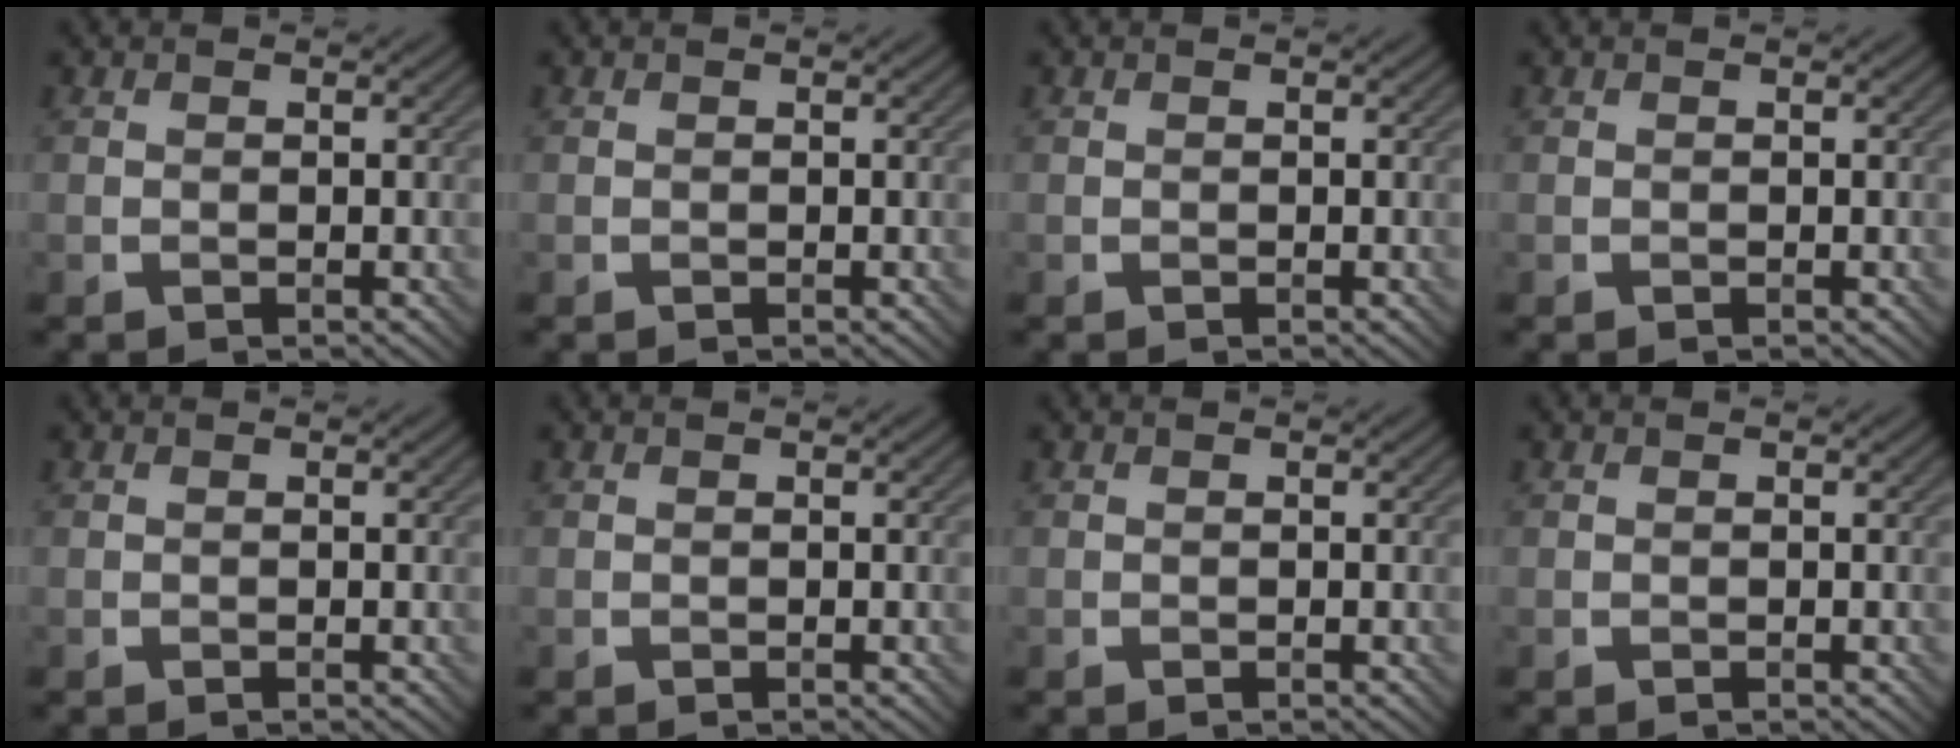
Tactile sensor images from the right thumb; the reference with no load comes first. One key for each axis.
{"total": 0.0}
{"total": 0.0}
{"total": 0.0}
{"total": 0.0}
{"total": 0.0}
{"total": 0.0}
{"total": 0.0}